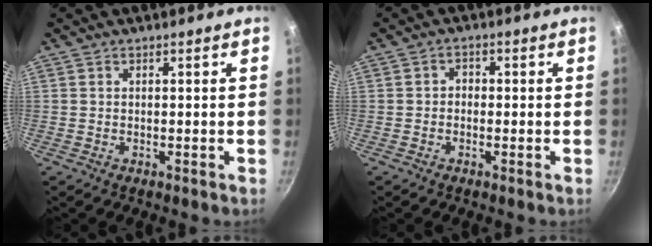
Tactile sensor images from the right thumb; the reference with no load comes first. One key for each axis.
{"total": 1.8, "fx": -0.5, "fy": 1.5, "fz": 0.9, "tx": -0.008, "ty": 0.009, "tz": -0.011}